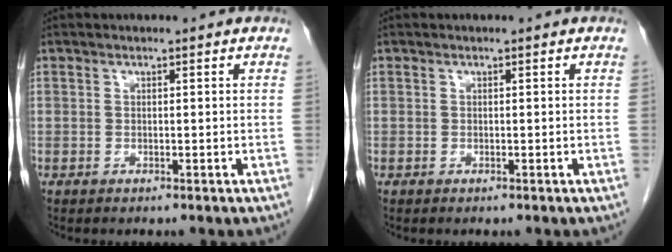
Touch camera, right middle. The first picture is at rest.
{"total": 0.0}